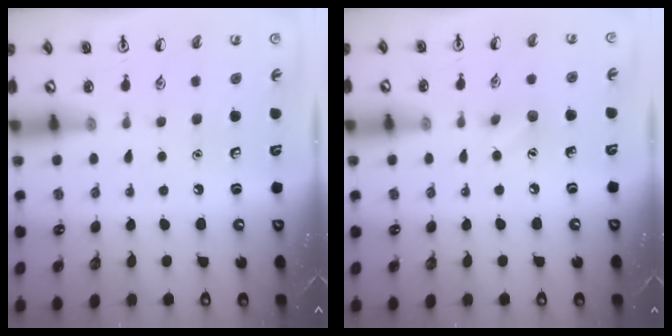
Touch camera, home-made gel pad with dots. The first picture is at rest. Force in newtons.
{"total": 5.6, "press": 5.4, "slide": 1.6}